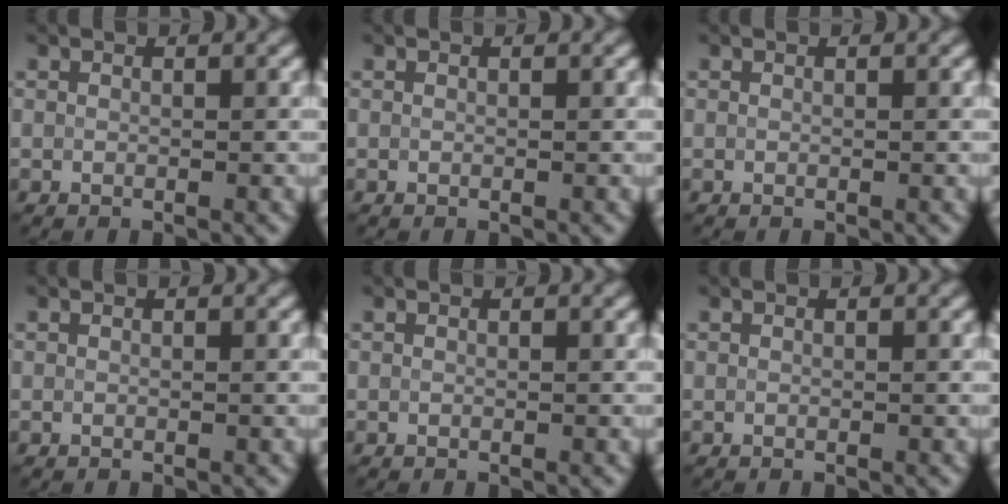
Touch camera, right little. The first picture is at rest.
{"total": 0.0}
{"total": 0.0}
{"total": 0.0}
{"total": 0.0}
{"total": 0.0}